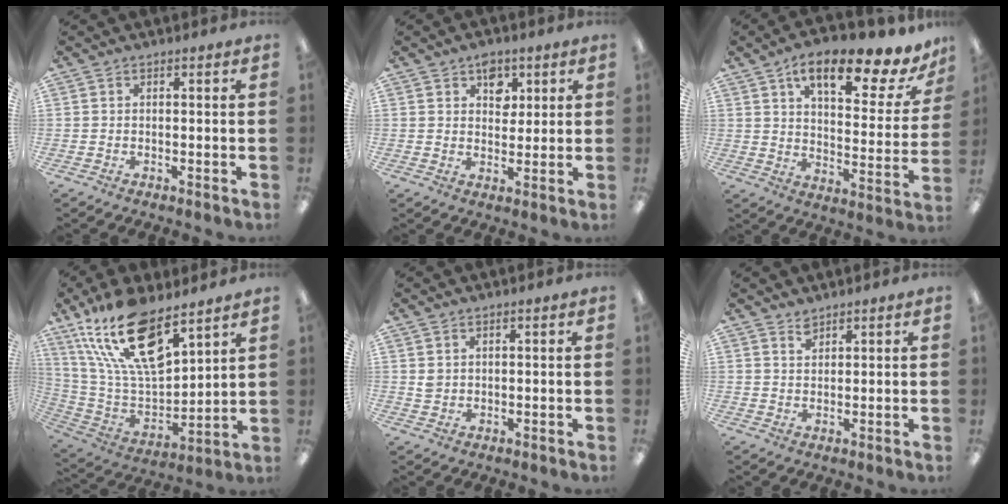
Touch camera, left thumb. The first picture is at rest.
{"total": 5.9, "force": [3.3, 4.2, 2.6], "torque": [-0.022, -0.007, 0.054]}
{"total": 15.9, "force": [10.5, 5.0, 10.8], "torque": [-0.161, -0.059, 0.168]}
{"total": 22.4, "force": [14.7, 8.9, 14.4], "torque": [-0.284, -0.091, 0.256]}
{"total": 1.7, "force": [0.9, 1.3, 0.7], "torque": [-0.017, 0.003, 0.016]}
{"total": 2.2, "force": [2.0, 0.8, 0.5], "torque": [-0.004, -0.006, 0.036]}